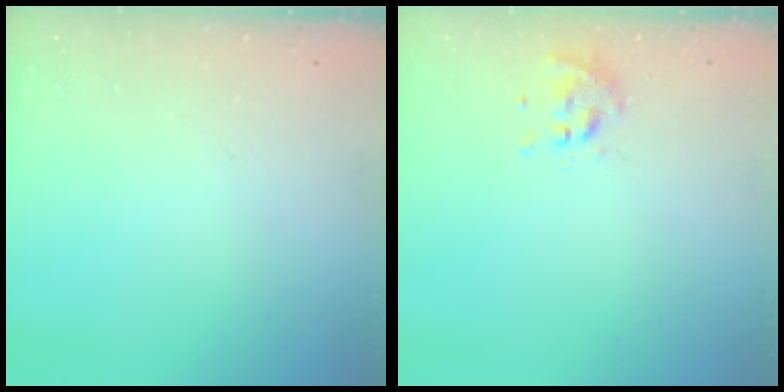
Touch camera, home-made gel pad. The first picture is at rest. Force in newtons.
{"total": 0.0}